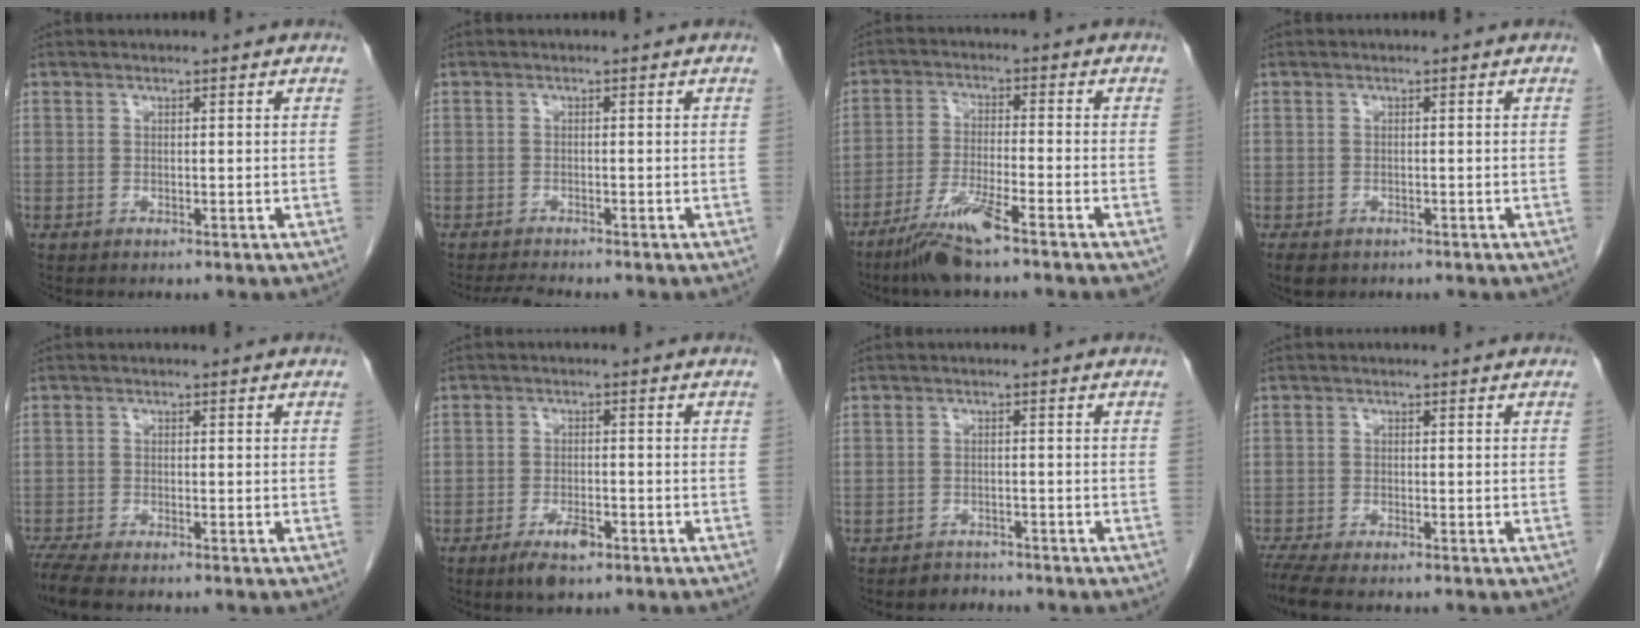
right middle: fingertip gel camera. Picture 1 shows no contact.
{"total": 2.5, "force": [-2.4, -0.1, 0.8], "torque": [-0.016, -0.011, -0.041]}
{"total": 8.2, "force": [-5.6, 0.0, 6.0], "torque": [-0.118, -0.020, -0.107]}
{"total": 4.9, "force": [-3.4, 2.9, 2.0], "torque": [-0.036, -0.006, -0.048]}
{"total": 4.6, "force": [-3.8, 0.5, 2.5], "torque": [-0.054, -0.015, -0.068]}
{"total": 4.3, "force": [-2.7, 1.6, 3.1], "torque": [-0.057, -0.001, -0.042]}
{"total": 1.9, "force": [-1.6, 0.9, -0.4], "torque": [0.004, 0.003, -0.027]}
{"total": 4.2, "force": [-3.5, 0.3, 2.3], "torque": [-0.047, -0.014, -0.063]}